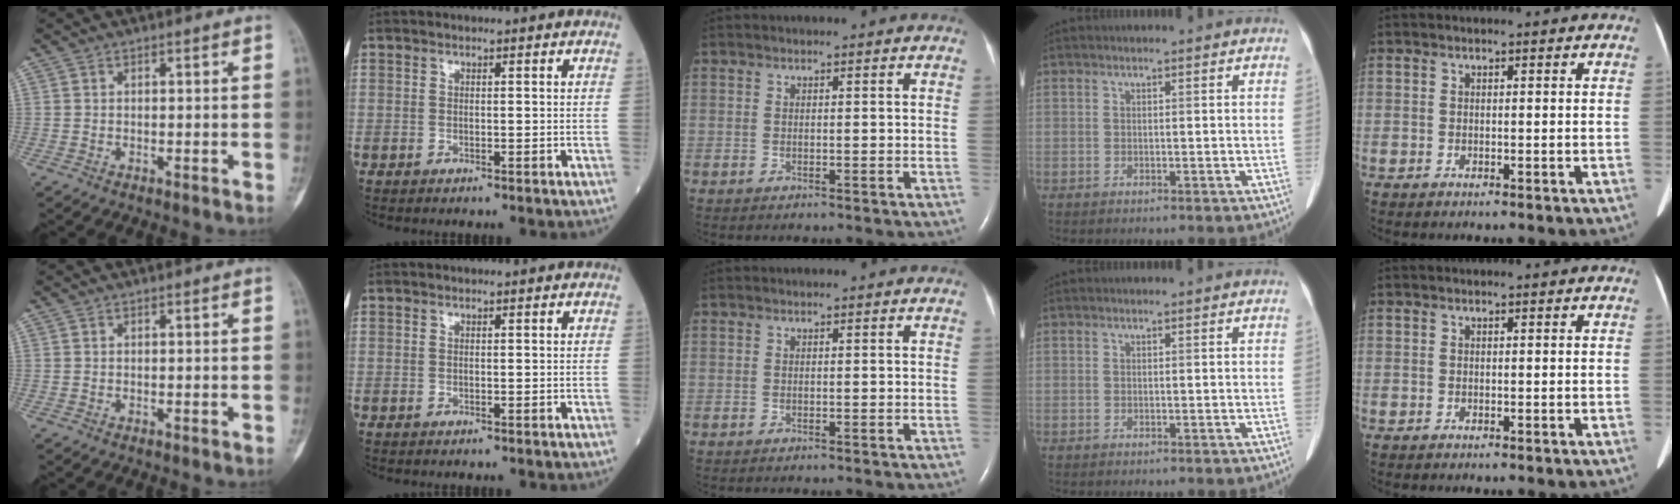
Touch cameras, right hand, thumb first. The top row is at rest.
{}